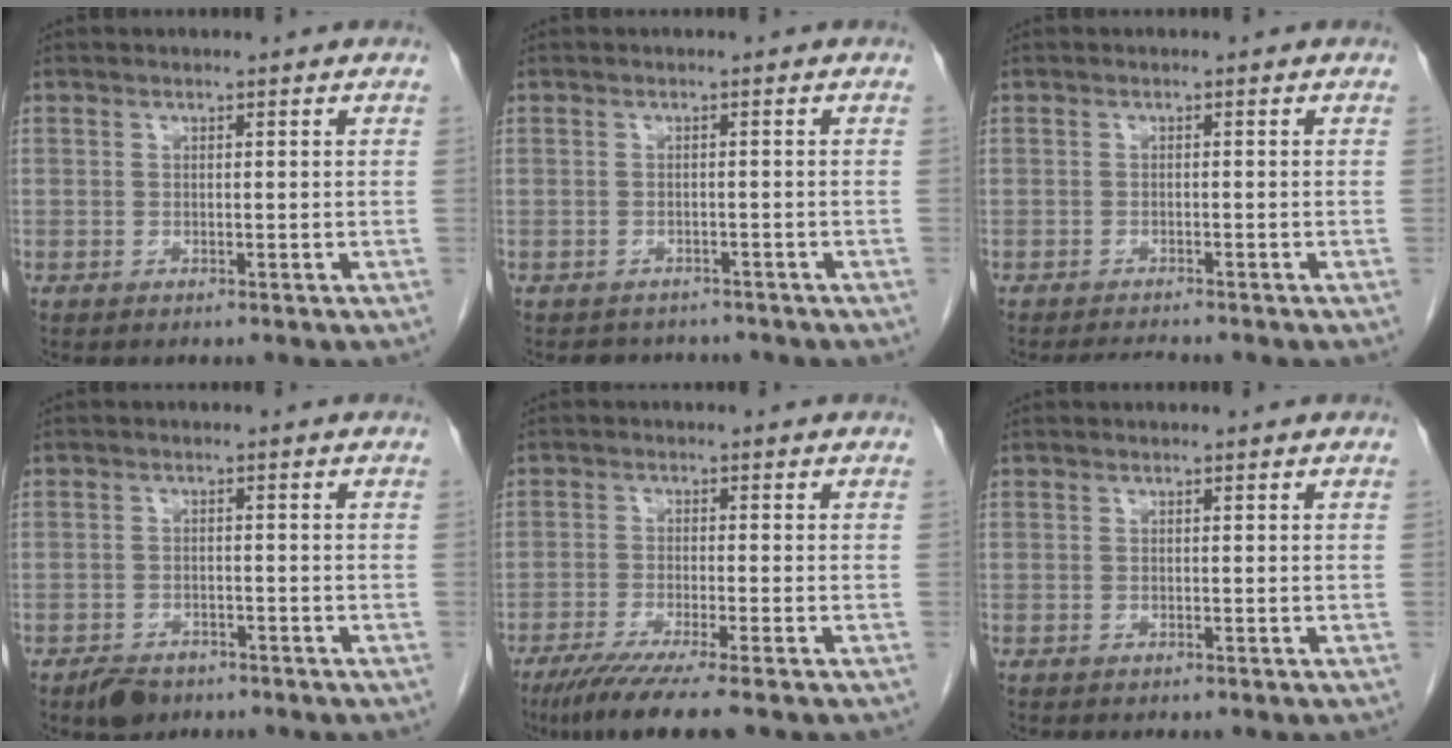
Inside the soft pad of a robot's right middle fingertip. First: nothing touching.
{"total": 4.2, "force": [-3.8, 2.0, 0.3], "torque": [-0.004, 0.006, -0.047]}
{"total": 2.7, "force": [-2.6, 0.1, 0.7], "torque": [-0.015, -0.010, -0.040]}
{"total": 3.7, "force": [-2.8, 2.0, 1.4], "torque": [-0.027, -0.001, -0.041]}
{"total": 7.8, "force": [-5.8, -0.6, 5.1], "torque": [-0.079, -0.021, -0.096]}
{"total": 0.0}